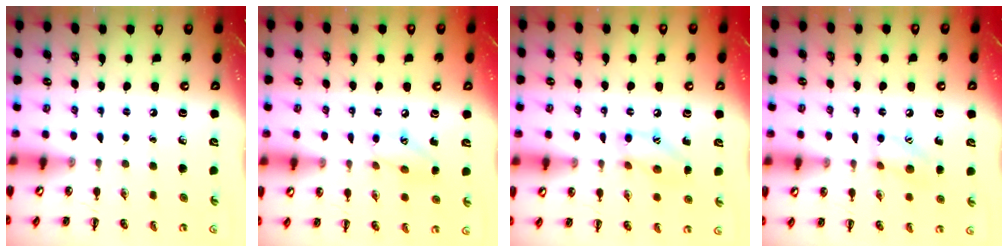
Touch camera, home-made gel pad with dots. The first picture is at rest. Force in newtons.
{"total": 9.5, "press": 9.4, "slide": 1.5}
{"total": 10.8, "press": 10.7, "slide": 1.6}
{"total": 9.6, "press": 9.6, "slide": 0.5}